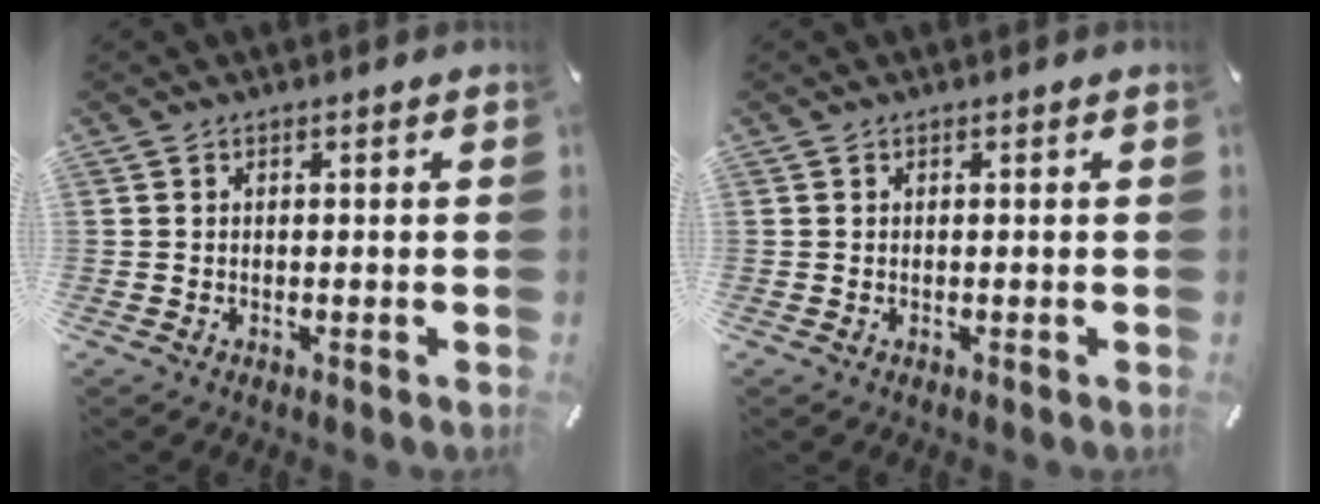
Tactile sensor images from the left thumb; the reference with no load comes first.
{"total": 0.0}